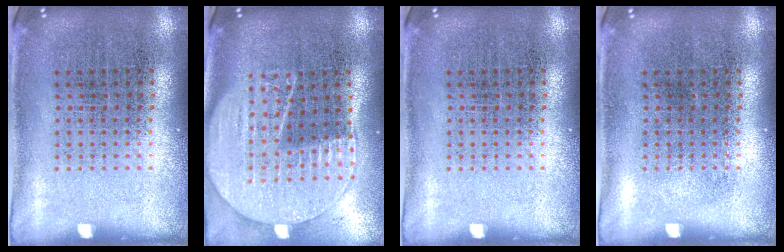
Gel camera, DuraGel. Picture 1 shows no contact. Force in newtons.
{"total": 2.0, "press": 1.8, "slide": 0.9}
{"total": 0.0}
{"total": 0.0}